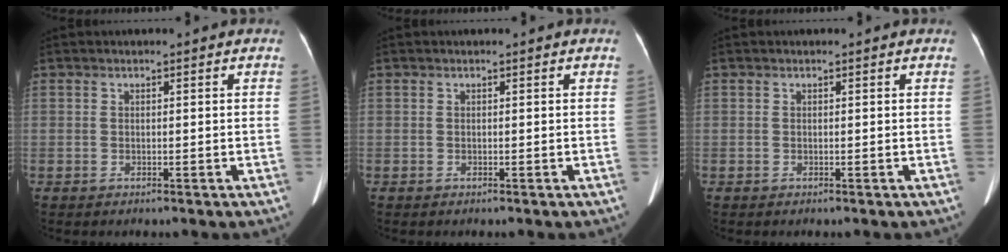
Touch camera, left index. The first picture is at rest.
{"total": 0.0}
{"total": 0.0}